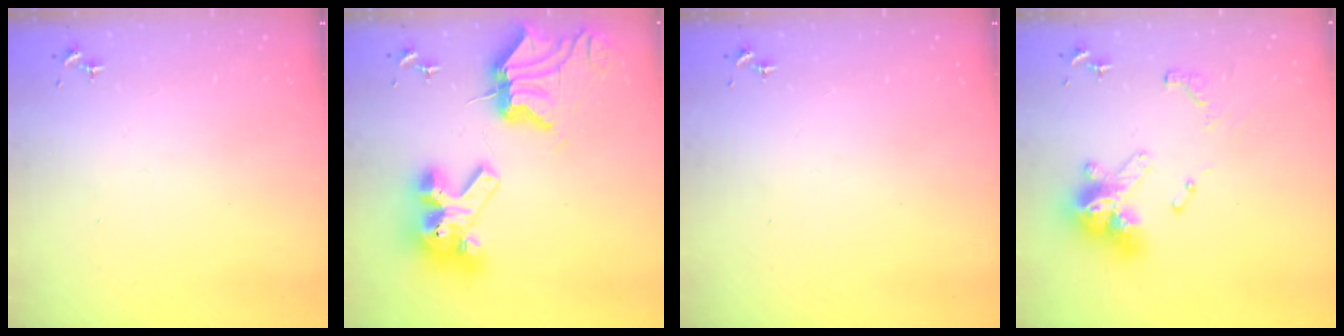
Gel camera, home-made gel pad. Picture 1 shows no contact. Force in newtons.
{"total": 15.9, "press": 15.8, "slide": 1.7}
{"total": 0.0}
{"total": 16.7, "press": 16.7, "slide": 1.6}